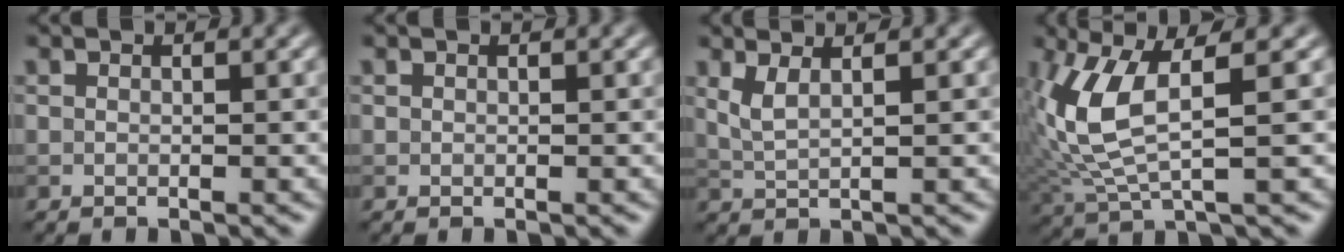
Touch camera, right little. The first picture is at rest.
{"total": 0.0}
{"total": 2.0, "force": [1.0, 0.6, 1.7], "torque": [-0.034, -0.002, 0.020]}
{"total": 7.5, "force": [1.4, 2.7, 6.8], "torque": [-0.174, -0.002, 0.032]}